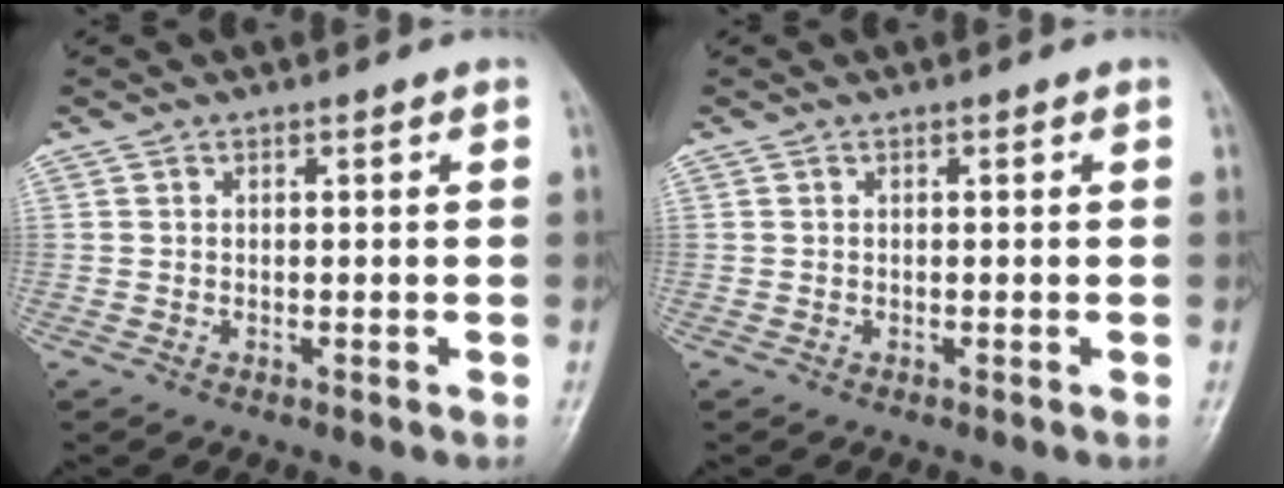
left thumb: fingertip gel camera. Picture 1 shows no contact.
{"total": 0.0}